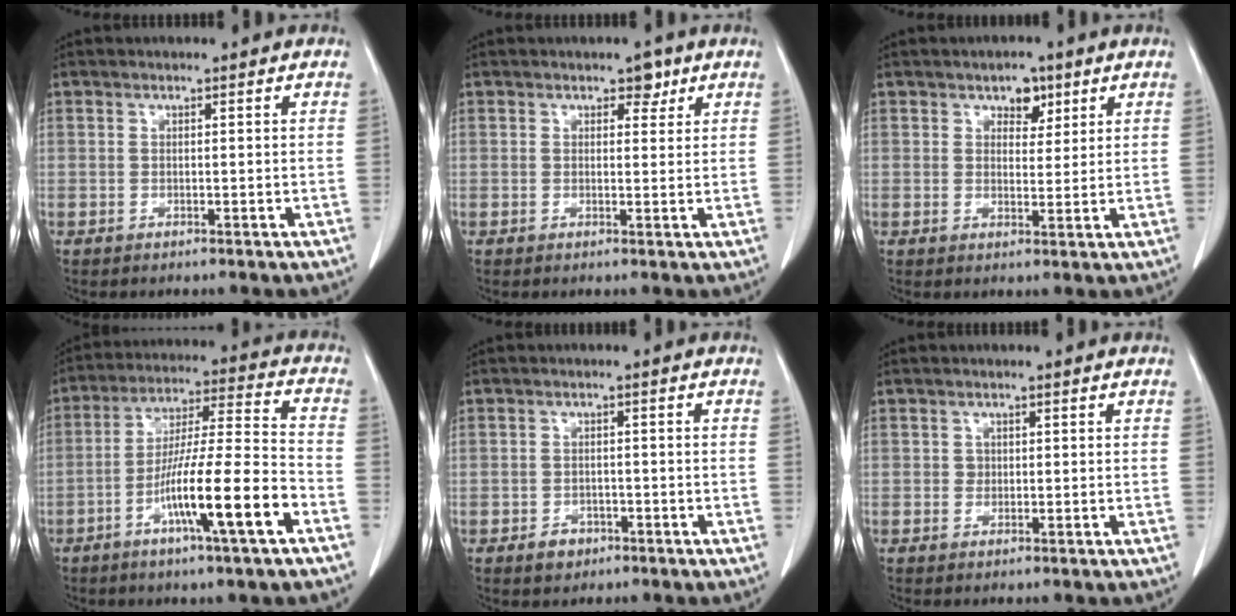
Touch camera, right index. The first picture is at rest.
{"total": 2.1, "force": [1.3, 1.3, 1.1], "torque": [-0.007, 0.001, 0.016]}
{"total": 3.5, "force": [2.0, 2.1, 1.8], "torque": [-0.020, 0.004, 0.031]}
{"total": 14.8, "force": [-6.3, 0.1, 13.4], "torque": [-0.239, -0.005, -0.111]}
{"total": 2.7, "force": [-1.6, 2.1, 0.8], "torque": [-0.008, 0.007, -0.018]}
{"total": 1.1, "force": [0.2, 1.0, 0.3], "torque": [-0.004, 0.002, 0.003]}